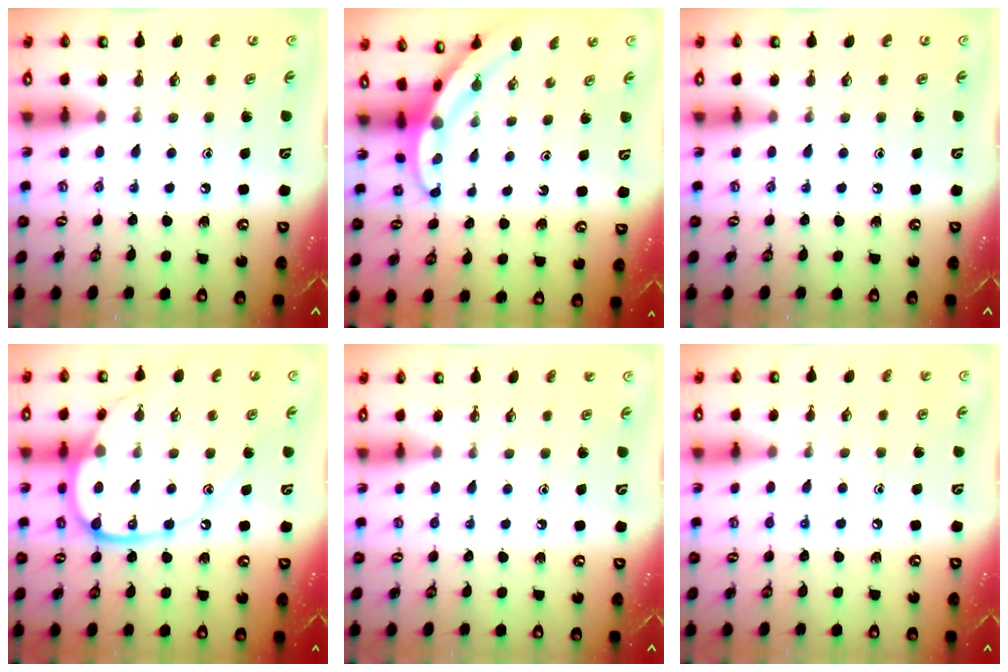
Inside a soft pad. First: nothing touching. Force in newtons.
{"total": 3.2, "press": 3.2, "slide": 0.3}
{"total": 0.0}
{"total": 14.4, "press": 14.3, "slide": 1.3}
{"total": 0.7, "press": 0.7, "slide": 0.0}
{"total": 5.8, "press": 5.8, "slide": 0.7}